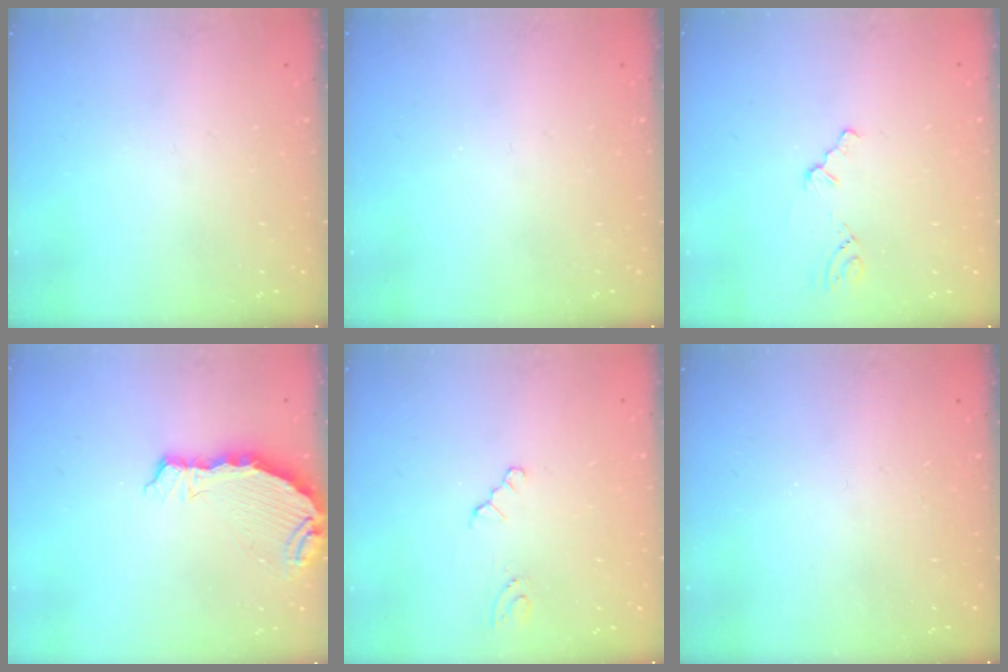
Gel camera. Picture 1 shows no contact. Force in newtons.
{"total": 0.0}
{"total": 0.8, "press": 0.7, "slide": 0.2}
{"total": 8.2, "press": 6.8, "slide": 4.5}
{"total": 0.0}
{"total": 0.0}